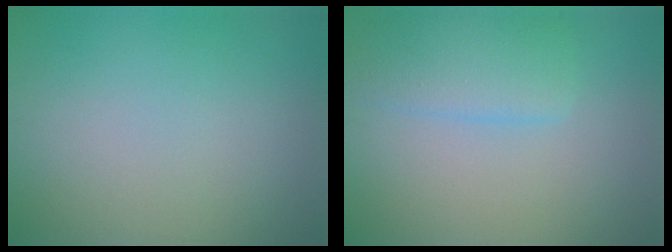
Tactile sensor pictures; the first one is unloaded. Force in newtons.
{"total": 3.1, "press": 3.1, "slide": 0.2}